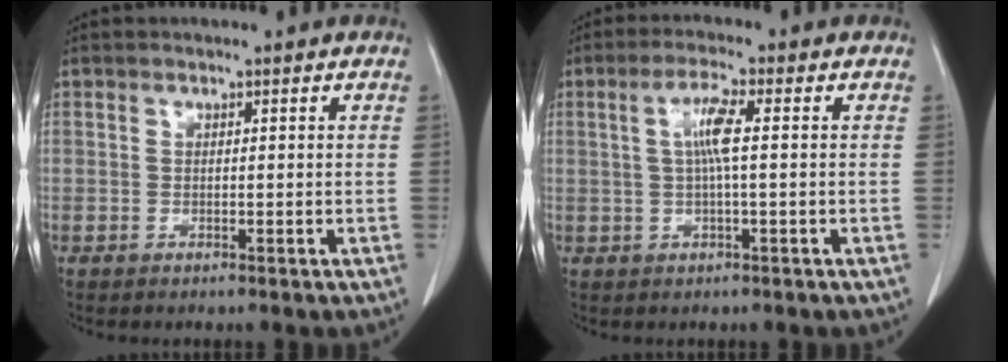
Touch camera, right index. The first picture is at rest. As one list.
[{"total": 4.7, "force": [0.6, 0.4, 4.6], "torque": [-0.091, 0.009, 0.012]}]